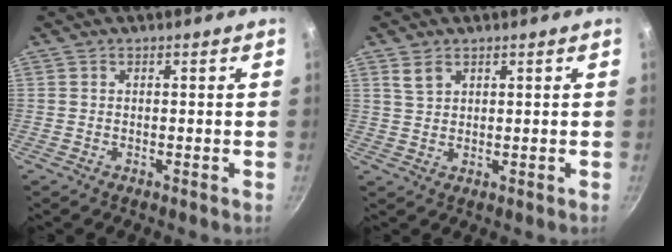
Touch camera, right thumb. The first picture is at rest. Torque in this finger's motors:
{"motor_torque": [0.28, 1.19, 0.92, -0.54, 0.02]}